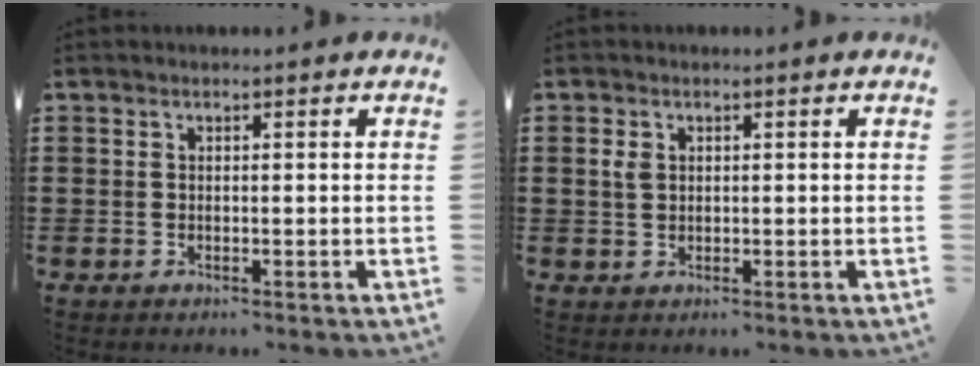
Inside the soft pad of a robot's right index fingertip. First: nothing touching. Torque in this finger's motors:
{"motor_torque": [1.39, 0.75, 0.13, 0.01]}